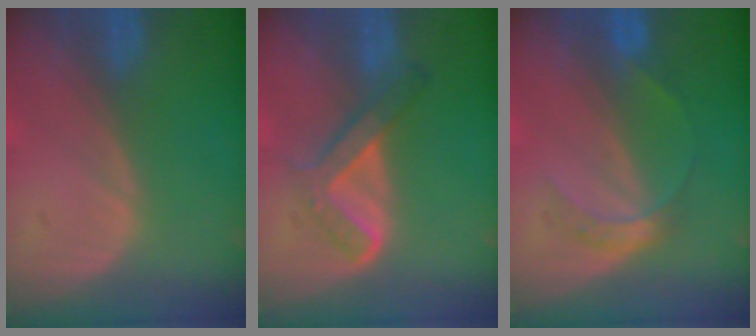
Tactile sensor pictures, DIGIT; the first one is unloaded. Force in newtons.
{"total": 5.4, "press": 5.1, "slide": 1.6}
{"total": 3.5, "press": 3.5, "slide": 0.4}